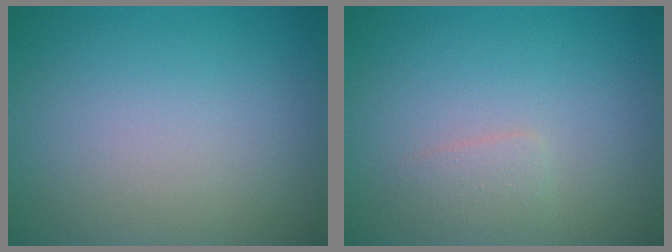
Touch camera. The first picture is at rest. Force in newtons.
{"total": 1.2, "press": 1.2, "slide": 0.1}